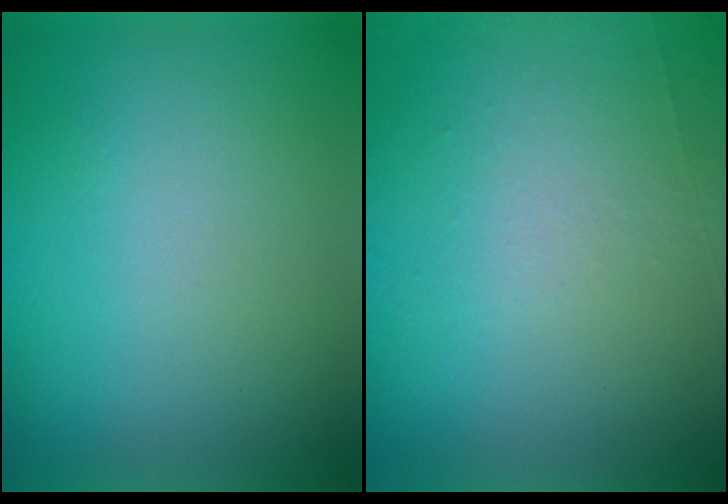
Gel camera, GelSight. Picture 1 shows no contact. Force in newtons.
{"total": 7.0}